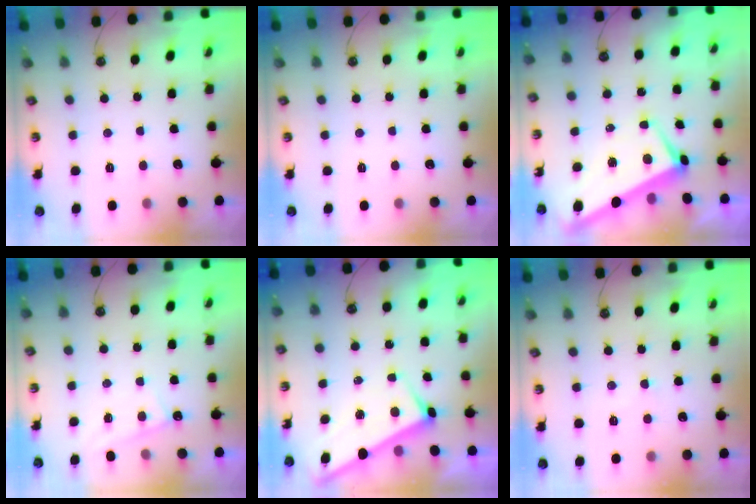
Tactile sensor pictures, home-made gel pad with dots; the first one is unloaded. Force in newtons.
{"total": 0.0}
{"total": 1.6, "press": 1.2, "slide": 0.9}
{"total": 1.8, "press": 1.8, "slide": 0.3}
{"total": 4.4, "press": 4.4, "slide": 0.4}
{"total": 3.9, "press": 3.8, "slide": 0.5}